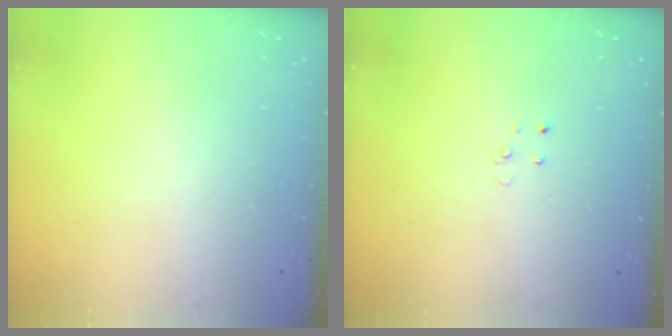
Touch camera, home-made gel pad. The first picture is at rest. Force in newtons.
{"total": 2.5, "press": 2.5, "slide": 0.2}